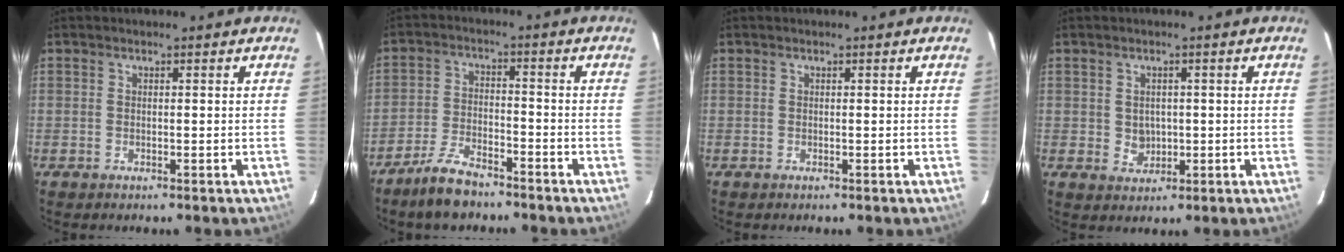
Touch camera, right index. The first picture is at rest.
{"total": 7.6, "force": [-6.3, 2.6, 3.5], "torque": [-0.089, 0.000, -0.118]}
{"total": 0.0}
{"total": 3.3, "force": [0.1, 3.0, 1.3], "torque": [-0.022, 0.004, 0.008]}